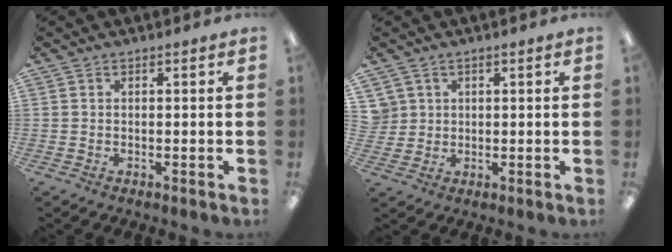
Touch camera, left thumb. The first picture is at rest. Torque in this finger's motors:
{"motor_torque": [-0.09, 0.04, 0.05, 0.03, 0.00]}